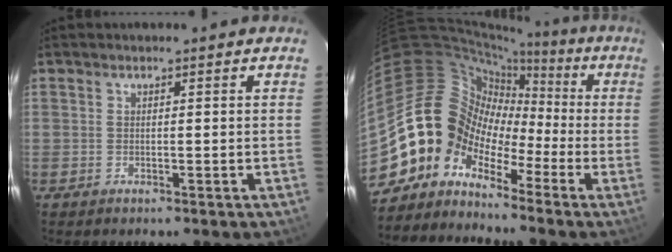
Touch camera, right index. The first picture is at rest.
{"total": 11.0, "force": [-5.9, 8.9, 2.4], "torque": [-0.050, 0.044, -0.134]}